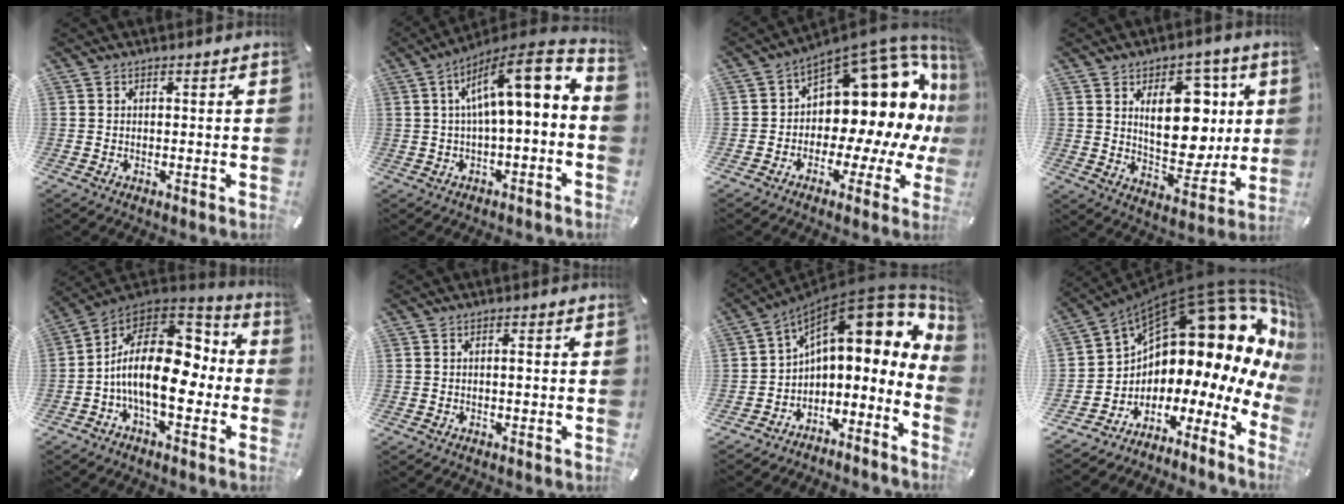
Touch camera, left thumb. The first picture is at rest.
{"total": 14.0, "force": [3.3, 4.2, 12.9], "torque": [-0.199, -0.023, 0.053]}
{"total": 17.1, "force": [6.8, 10.3, 11.8], "torque": [-0.140, -0.086, 0.122]}
{"total": 16.2, "force": [4.5, 10.4, 11.5], "torque": [-0.167, -0.017, 0.078]}
{"total": 20.3, "force": [-1.6, 10.9, 17.1], "torque": [-0.303, 0.003, -0.025]}
{"total": 0.9, "force": [0.0, 0.2, 0.9], "torque": [-0.018, 0.000, -0.001]}
{"total": 17.4, "force": [9.0, 8.5, 12.2], "torque": [-0.177, -0.073, 0.153]}
{"total": 18.8, "force": [12.9, 9.1, 10.2], "torque": [-0.116, -0.153, 0.238]}